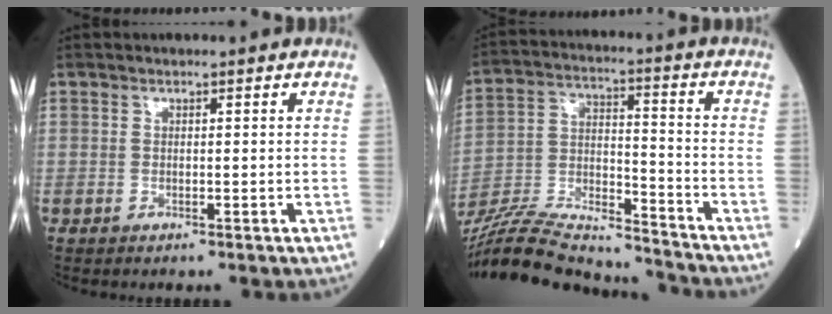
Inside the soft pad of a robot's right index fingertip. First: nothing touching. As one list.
[{"total": 20.5, "force": [-19.4, 1.9, 6.5], "torque": [-0.150, -0.001, -0.327]}]